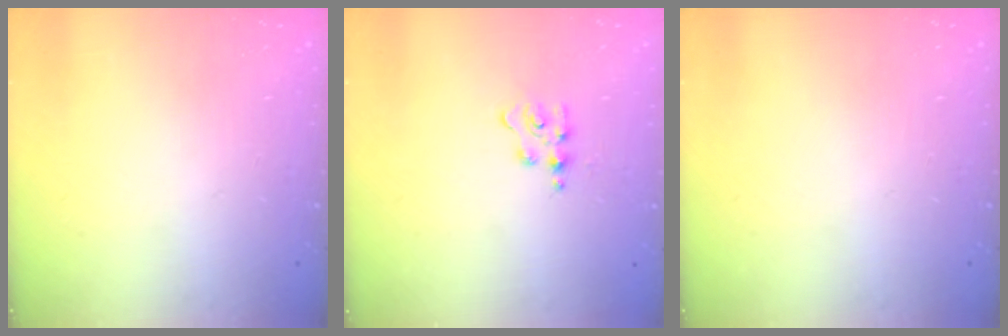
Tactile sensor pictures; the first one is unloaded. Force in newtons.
{"total": 3.9, "press": 3.9, "slide": 0.4}
{"total": 0.0}